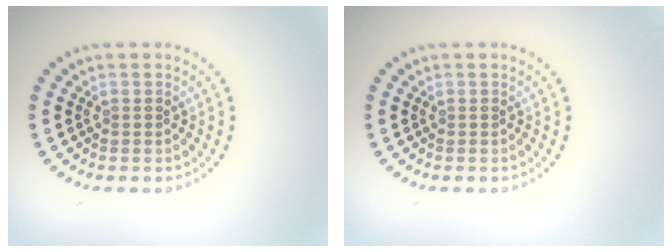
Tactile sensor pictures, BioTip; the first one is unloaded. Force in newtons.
{"total": 0.0}